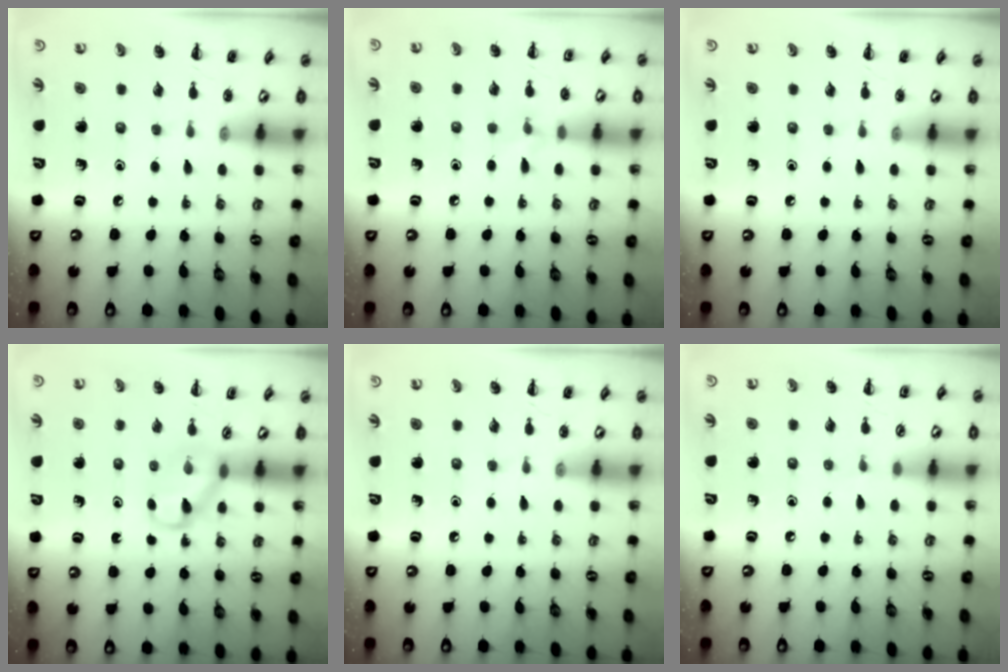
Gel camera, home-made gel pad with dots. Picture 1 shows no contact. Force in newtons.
{"total": 5.2, "press": 4.9, "slide": 1.7}
{"total": 0.0}
{"total": 5.3, "press": 5.3, "slide": 0.9}
{"total": 0.0}
{"total": 2.9, "press": 2.7, "slide": 1.1}